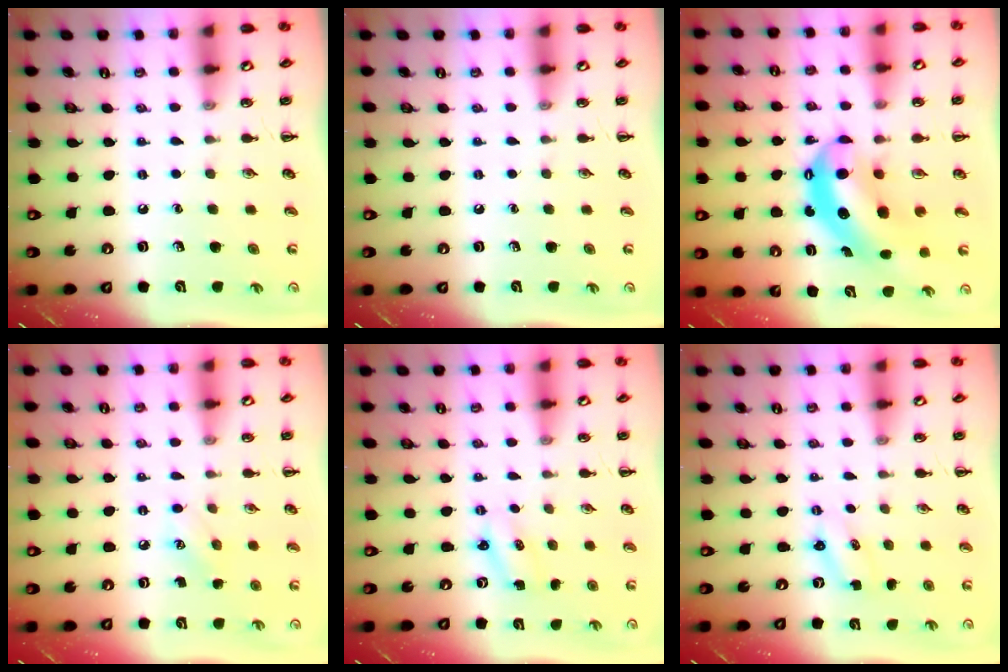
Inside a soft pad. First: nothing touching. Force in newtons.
{"total": 0.0}
{"total": 9.0, "press": 8.8, "slide": 1.9}
{"total": 4.9, "press": 4.7, "slide": 1.4}
{"total": 2.3, "press": 2.3, "slide": 0.6}
{"total": 2.4, "press": 2.4, "slide": 0.6}